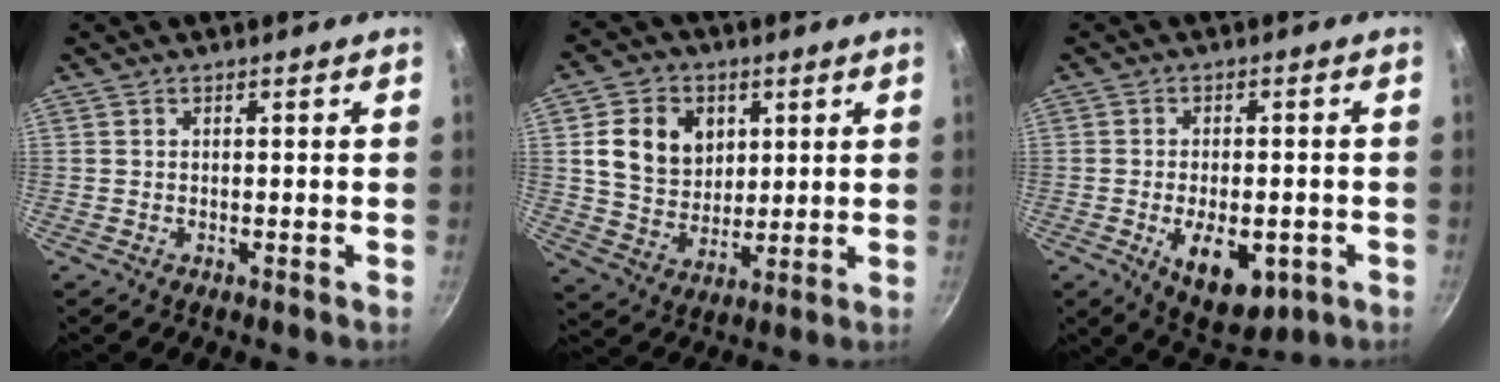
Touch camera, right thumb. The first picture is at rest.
{"total": 12.6, "force": [3.5, 10.1, 6.6], "torque": [-0.087, -0.010, 0.064]}
{"total": 11.2, "force": [-3.4, 6.1, 8.8], "torque": [-0.103, 0.004, -0.034]}